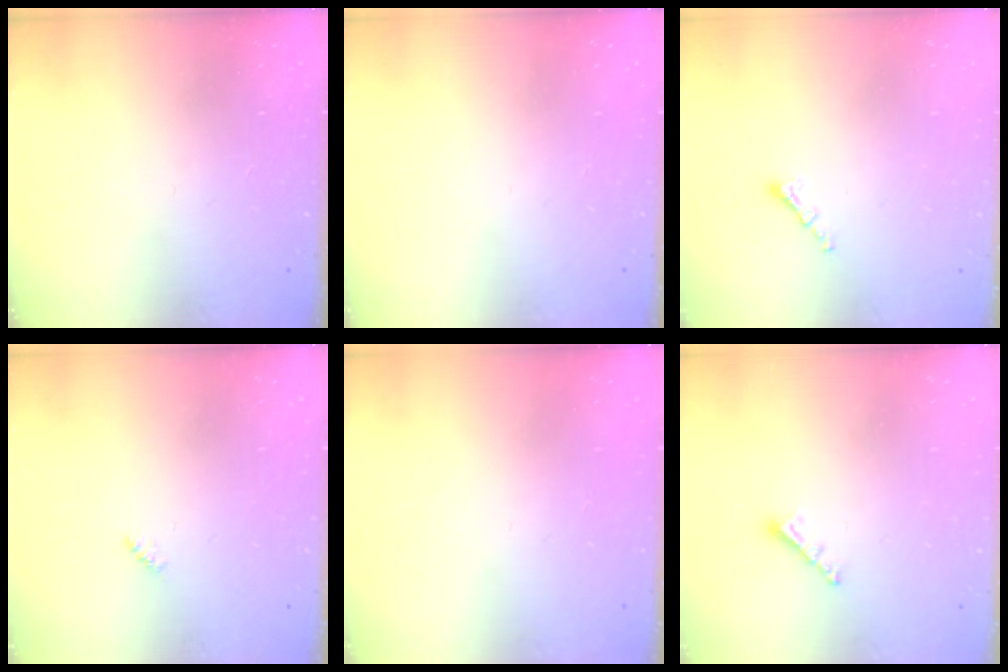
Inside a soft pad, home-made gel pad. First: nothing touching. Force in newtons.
{"total": 0.0}
{"total": 1.4, "press": 1.2, "slide": 0.6}
{"total": 2.4, "press": 2.4, "slide": 0.5}
{"total": 0.0}
{"total": 3.1, "press": 3.1, "slide": 0.3}